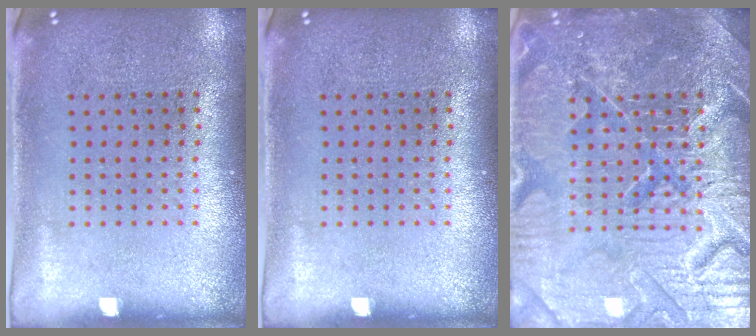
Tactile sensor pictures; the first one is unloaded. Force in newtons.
{"total": 0.0}
{"total": 7.8, "press": 7.7, "slide": 0.9}